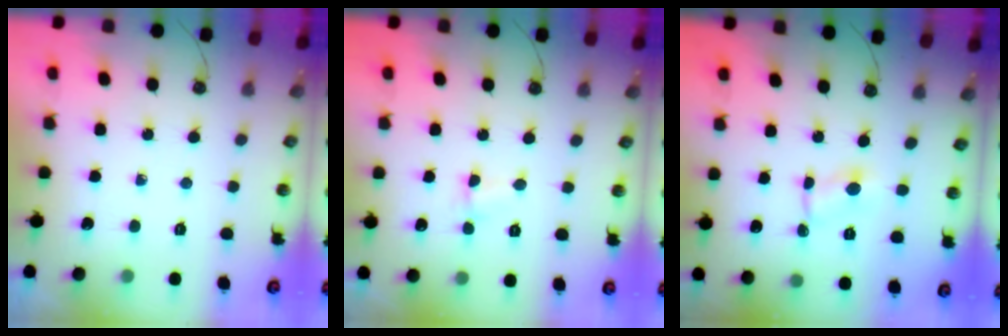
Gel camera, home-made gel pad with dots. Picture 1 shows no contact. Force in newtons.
{"total": 3.1, "press": 1.6, "slide": 2.6}
{"total": 1.0, "press": 0.9, "slide": 0.1}